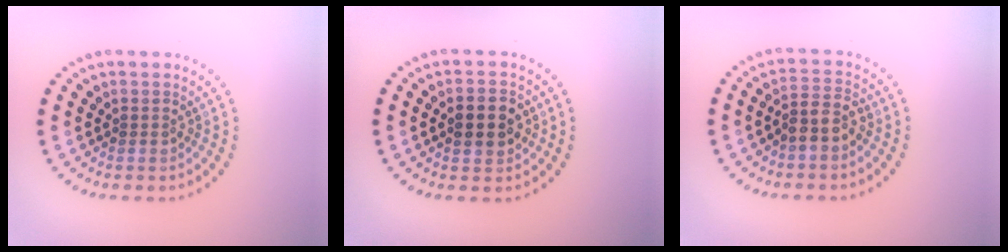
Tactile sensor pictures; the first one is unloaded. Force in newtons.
{"total": 3.6, "press": 3.6, "slide": 0.2}
{"total": 2.1, "press": 1.8, "slide": 1.1}